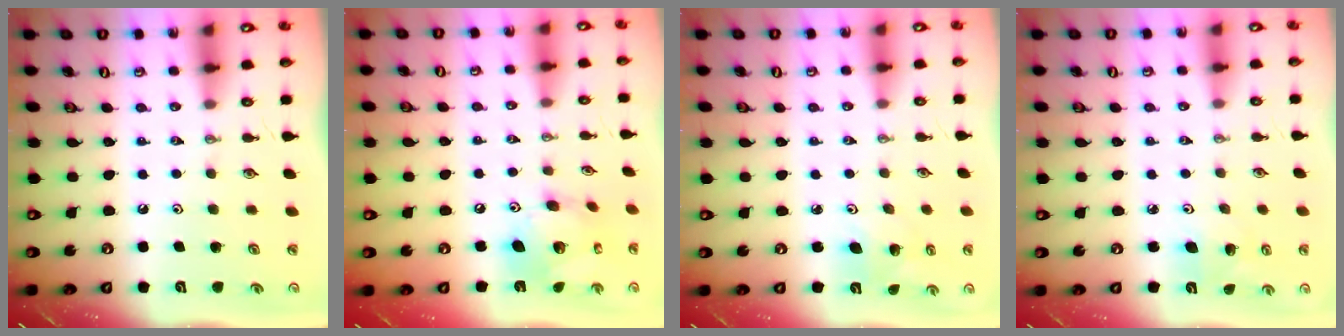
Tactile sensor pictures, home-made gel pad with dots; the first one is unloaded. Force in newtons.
{"total": 14.5, "press": 14.4, "slide": 1.5}
{"total": 4.5, "press": 4.2, "slide": 1.5}
{"total": 5.2, "press": 5.1, "slide": 1.0}